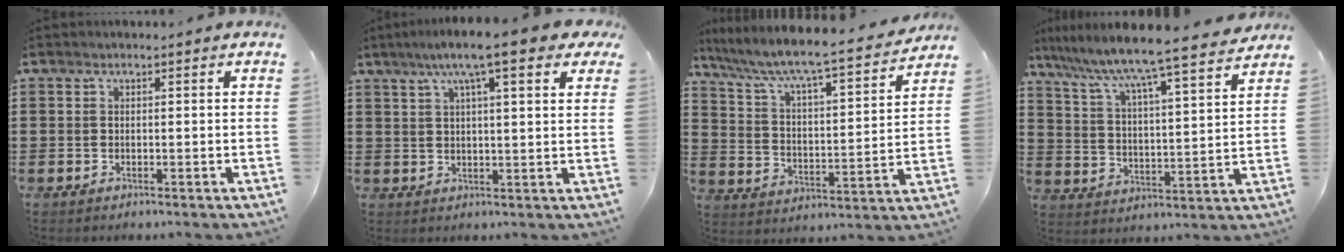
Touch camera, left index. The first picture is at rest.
{"total": 8.7, "force": [5.5, 1.2, 6.6], "torque": [-0.129, 0.000, 0.089]}
{"total": 5.3, "force": [4.7, 0.2, 2.4], "torque": [-0.073, -0.045, 0.067]}
{"total": 7.0, "force": [6.4, -1.0, 2.7], "torque": [-0.082, -0.059, 0.099]}